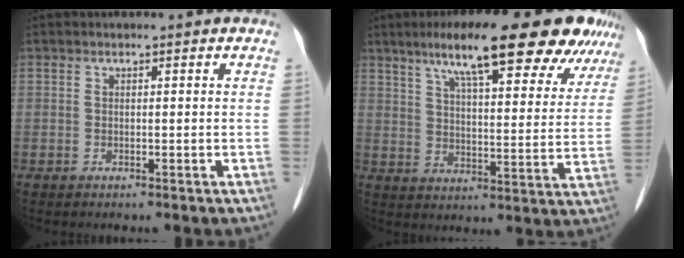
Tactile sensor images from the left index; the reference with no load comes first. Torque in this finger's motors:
{"motor_torque": [1.07, -1.07, 0.44, 0.11]}